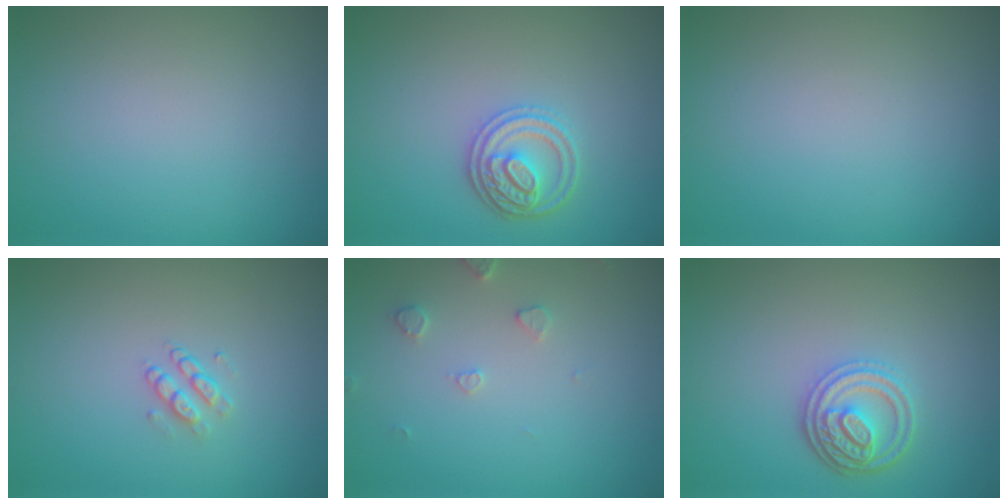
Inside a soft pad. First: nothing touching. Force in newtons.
{"total": 3.0, "press": 2.8, "slide": 1.0}
{"total": 0.0}
{"total": 1.4, "press": 1.0, "slide": 1.0}
{"total": 1.5, "press": 1.5, "slide": 0.3}
{"total": 3.2, "press": 3.0, "slide": 1.3}